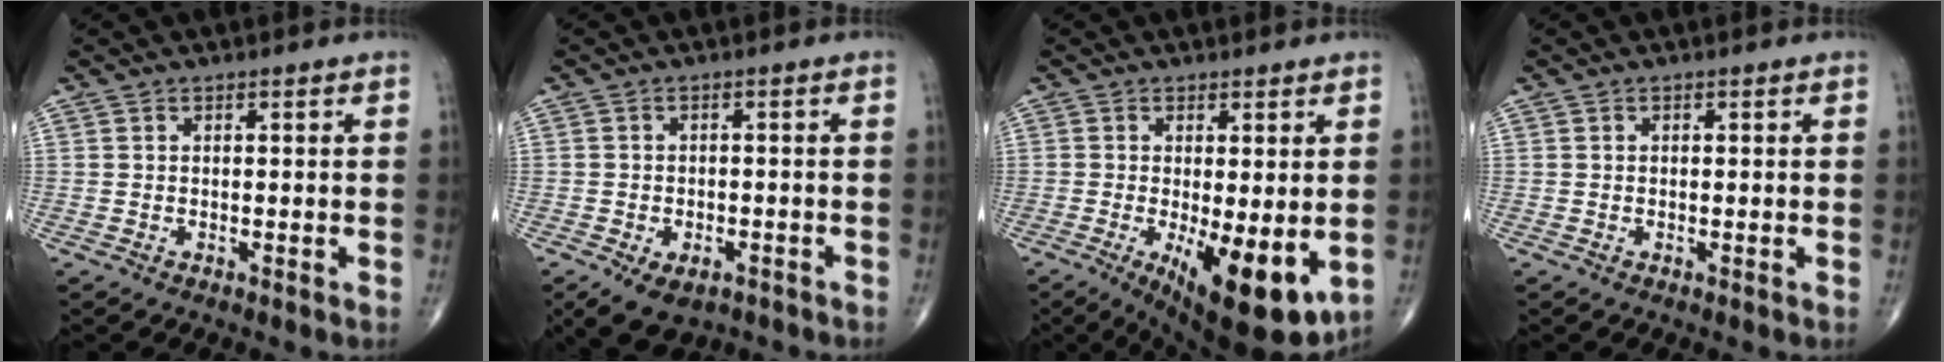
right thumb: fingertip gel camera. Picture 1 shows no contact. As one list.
[{"total": 8.0, "force": [-4.6, 4.8, 4.4], "torque": [-0.061, 0.013, -0.065]}, {"total": 13.6, "force": [-3.3, 4.8, 12.3], "torque": [-0.178, -0.028, -0.035]}, {"total": 0.0}]